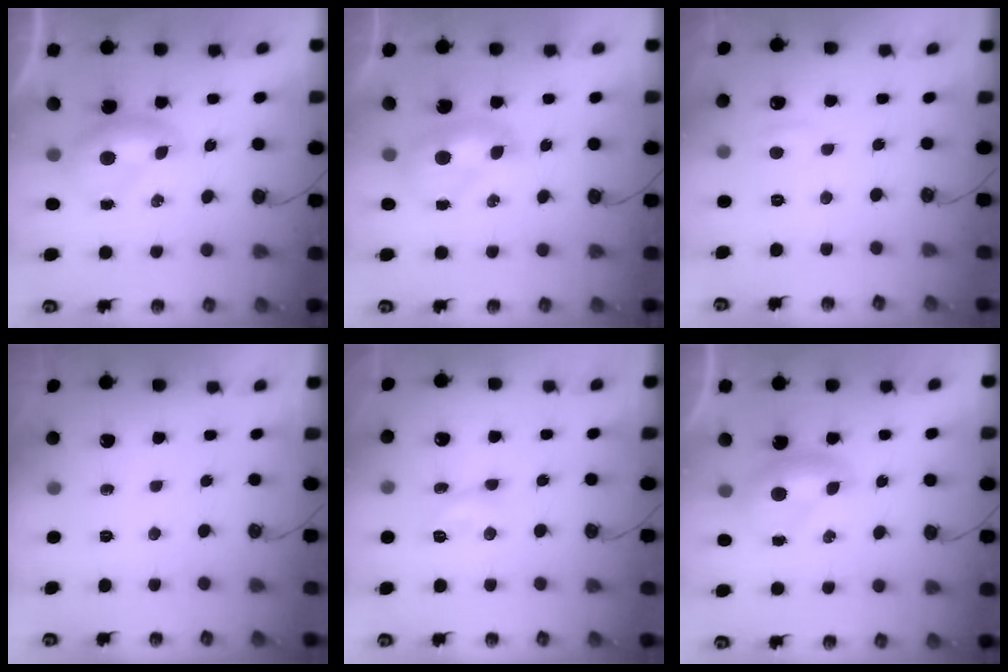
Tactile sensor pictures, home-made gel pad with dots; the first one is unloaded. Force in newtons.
{"total": 1.3, "press": 1.3, "slide": 0.1}
{"total": 0.8, "press": 0.2, "slide": 0.8}
{"total": 0.0}
{"total": 2.9, "press": 2.9, "slide": 0.5}
{"total": 0.0}